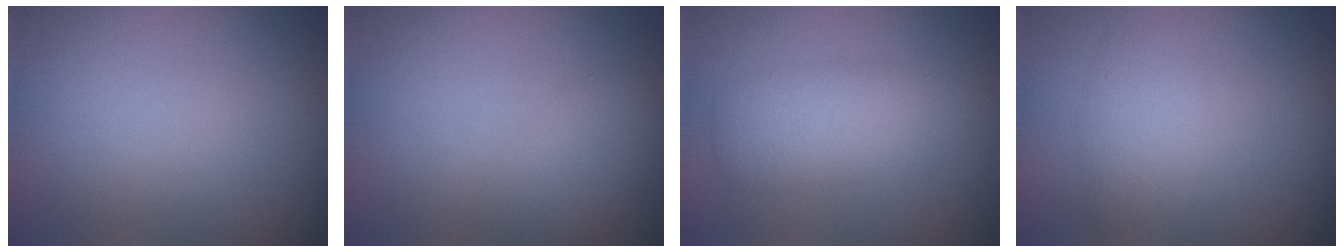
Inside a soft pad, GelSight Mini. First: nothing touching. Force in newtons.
{"total": 3.0, "press": 3.0, "slide": 0.1}
{"total": 2.9, "press": 2.9, "slide": 0.2}
{"total": 2.4, "press": 2.4, "slide": 0.0}